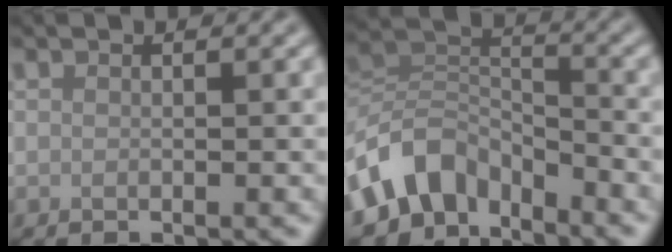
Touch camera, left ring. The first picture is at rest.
{"total": 6.7, "force": [-4.9, 3.9, 2.5], "torque": [-0.026, -0.003, -0.105]}